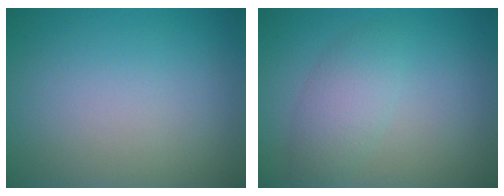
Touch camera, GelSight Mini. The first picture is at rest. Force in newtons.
{"total": 2.8, "press": 2.8, "slide": 0.1}